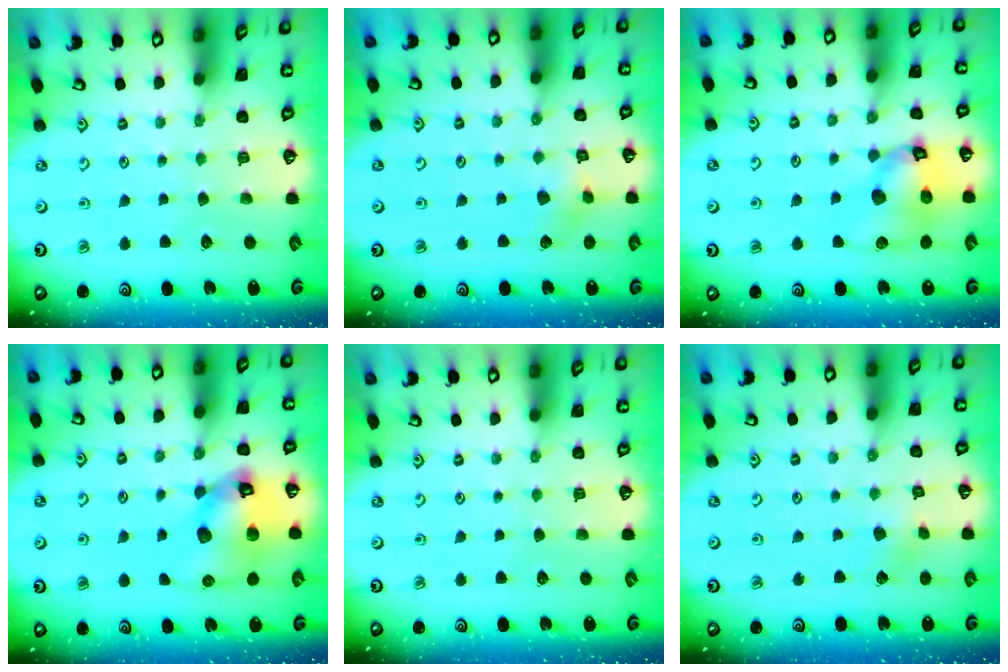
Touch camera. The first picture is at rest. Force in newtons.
{"total": 5.0, "press": 4.9, "slide": 0.7}
{"total": 13.6, "press": 13.5, "slide": 1.8}
{"total": 14.5, "press": 14.4, "slide": 1.9}
{"total": 0.0}
{"total": 3.3, "press": 3.2, "slide": 0.3}